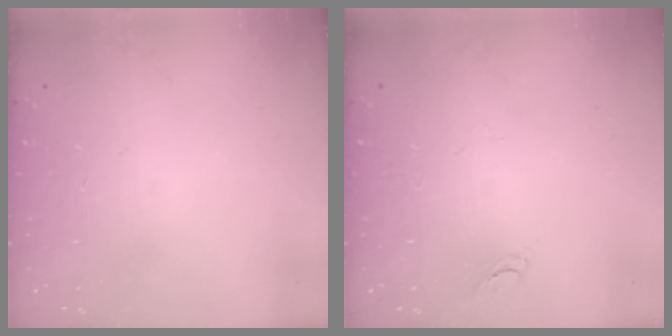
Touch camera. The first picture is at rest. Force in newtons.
{"total": 2.9, "press": 2.8, "slide": 0.3}